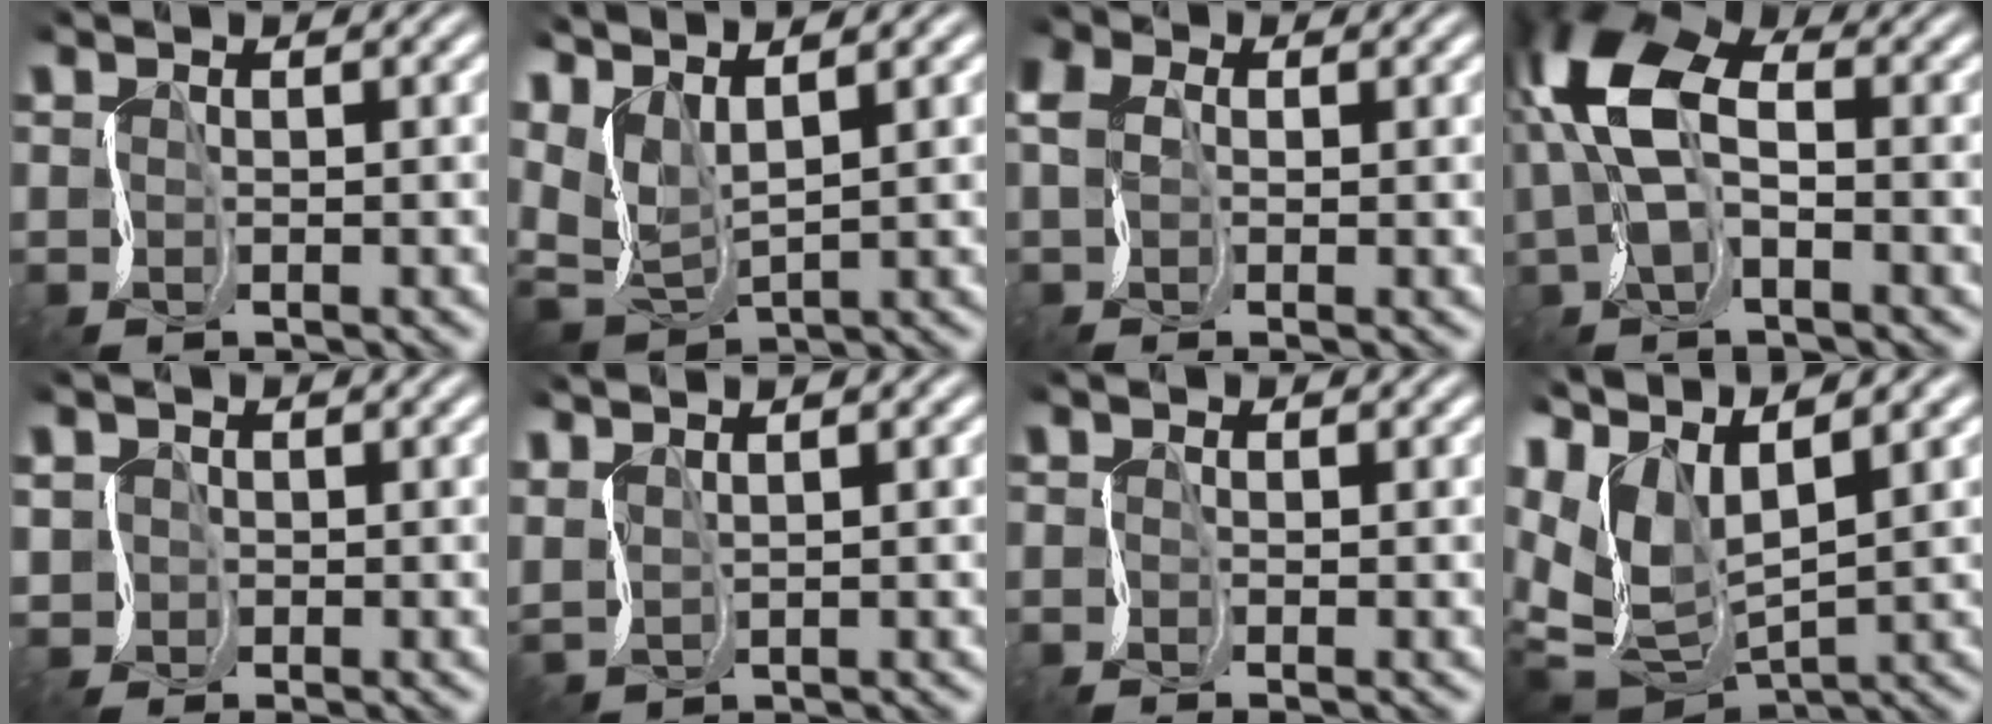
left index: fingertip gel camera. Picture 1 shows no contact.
{"total": 5.3, "force": [2.3, 1.6, 4.5], "torque": [-0.105, 0.006, 0.048]}
{"total": 4.0, "force": [0.5, 2.8, 2.9], "torque": [-0.056, 0.026, -0.006]}
{"total": 8.0, "force": [0.7, 4.4, 6.7], "torque": [-0.160, 0.009, 0.003]}
{"total": 1.8, "force": [0.2, 1.7, 0.5], "torque": [-0.008, 0.006, -0.003]}
{"total": 2.5, "force": [1.8, 0.7, 1.5], "torque": [-0.042, 0.016, 0.036]}
{"total": 0.7, "force": [-0.3, 0.0, 0.6], "torque": [-0.001, 0.008, -0.013]}
{"total": 6.8, "force": [2.5, 3.2, 5.5], "torque": [-0.134, -0.004, 0.054]}